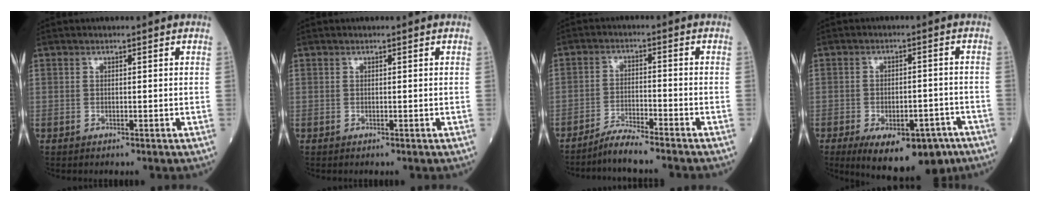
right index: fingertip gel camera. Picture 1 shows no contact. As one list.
[{"total": 0.0}, {"total": 4.5, "force": [-4.2, -0.6, 1.5], "torque": [-0.030, -0.016, -0.083]}, {"total": 14.6, "force": [-8.9, 6.7, 9.4], "torque": [-0.125, 0.002, -0.123]}]